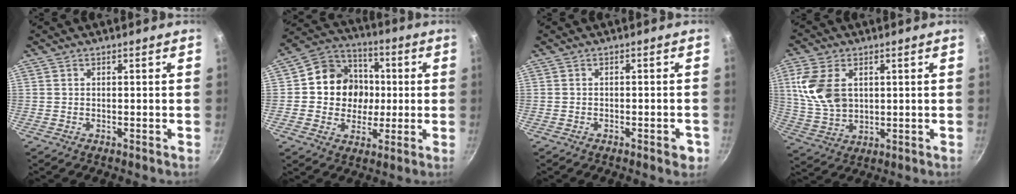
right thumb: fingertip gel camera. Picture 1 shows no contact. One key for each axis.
{"total": 13.5, "fx": 0.5, "fy": 12.2, "fz": 5.8, "tx": -0.060, "ty": 0.019, "tz": -0.002}
{"total": 2.9, "fx": -1.4, "fy": 1.1, "fz": 2.3, "tx": -0.023, "ty": 0.009, "tz": -0.016}
{"total": 11.6, "fx": 2.7, "fy": 7.8, "fz": 8.1, "tx": -0.150, "ty": -0.011, "tz": 0.062}